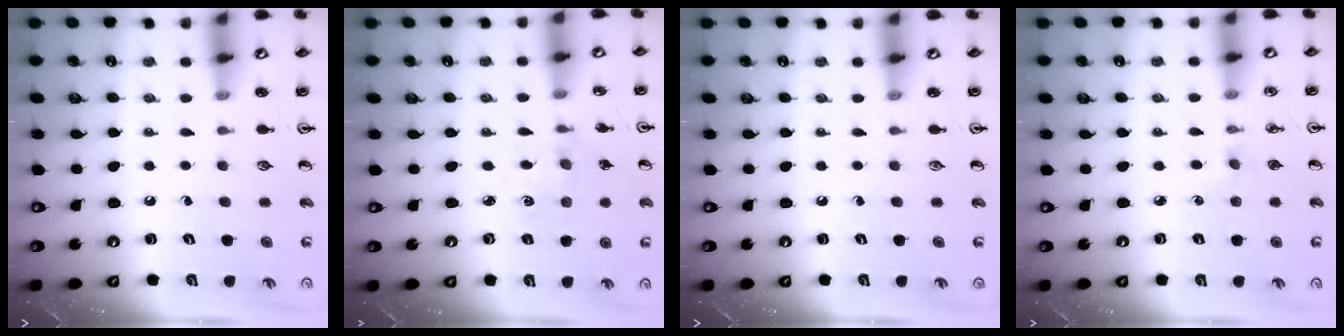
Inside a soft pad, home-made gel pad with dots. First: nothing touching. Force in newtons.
{"total": 2.5, "press": 2.5, "slide": 0.5}
{"total": 0.0}
{"total": 2.7, "press": 2.7, "slide": 0.4}